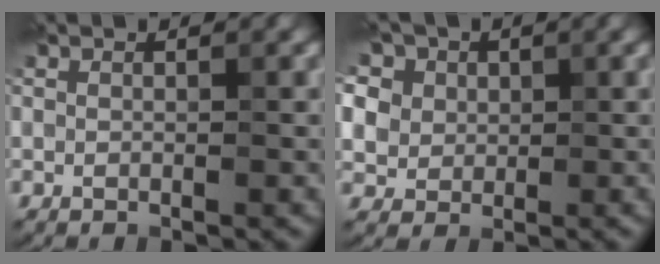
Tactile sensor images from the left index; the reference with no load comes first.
{"total": 12.8, "force": [6.2, 9.6, 5.9], "torque": [-0.146, 0.035, 0.092]}